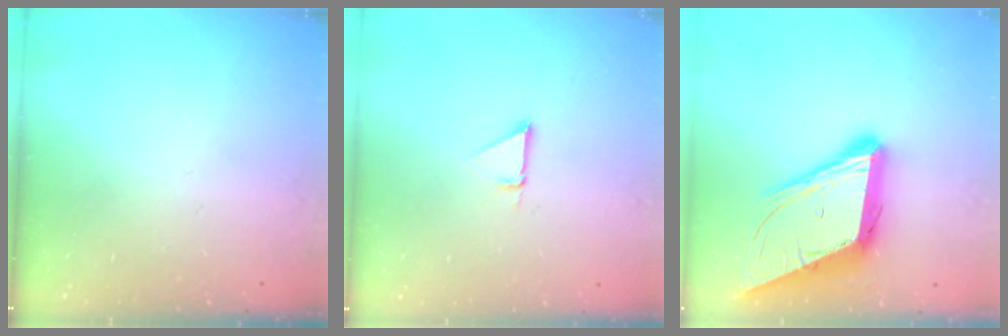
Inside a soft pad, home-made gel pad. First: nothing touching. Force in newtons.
{"total": 2.3, "press": 2.3, "slide": 0.1}
{"total": 17.7, "press": 17.2, "slide": 4.0}